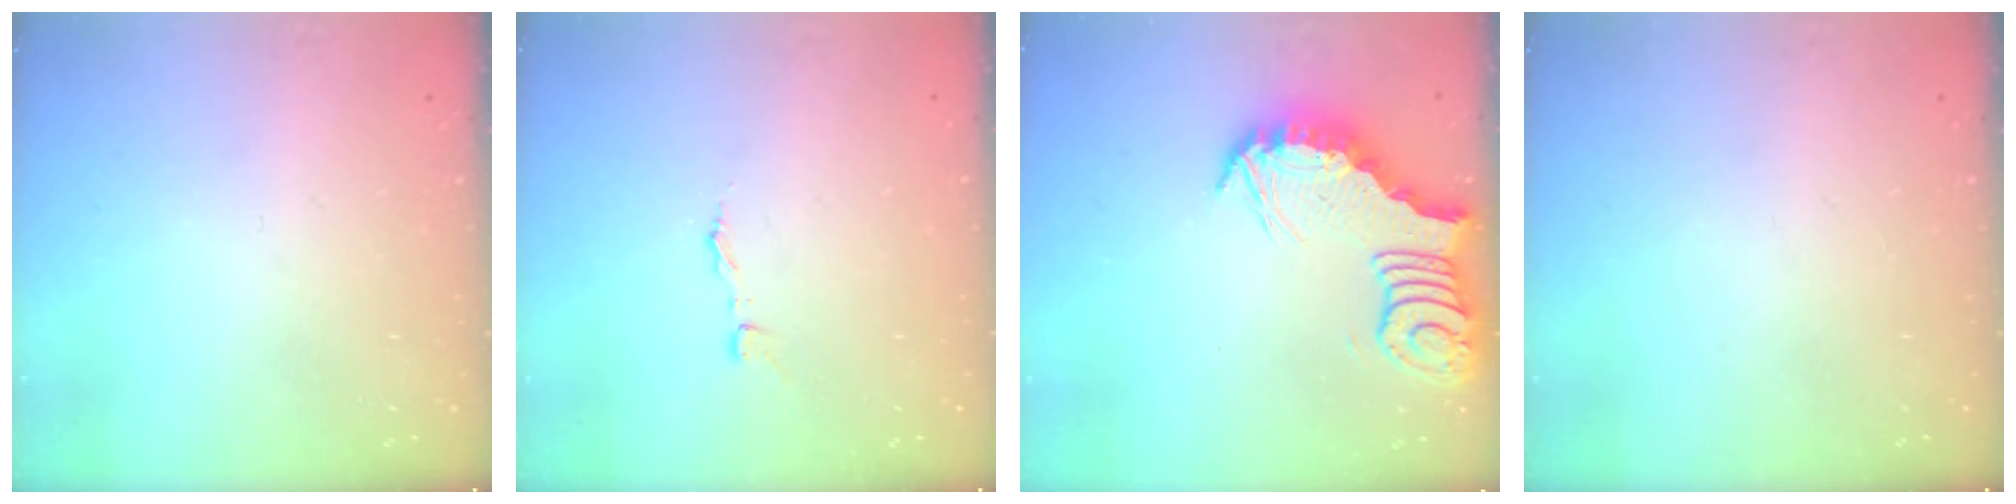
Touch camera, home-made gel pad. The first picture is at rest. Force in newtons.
{"total": 1.7, "press": 1.7, "slide": 0.1}
{"total": 5.3, "press": 5.3, "slide": 0.8}
{"total": 0.0}